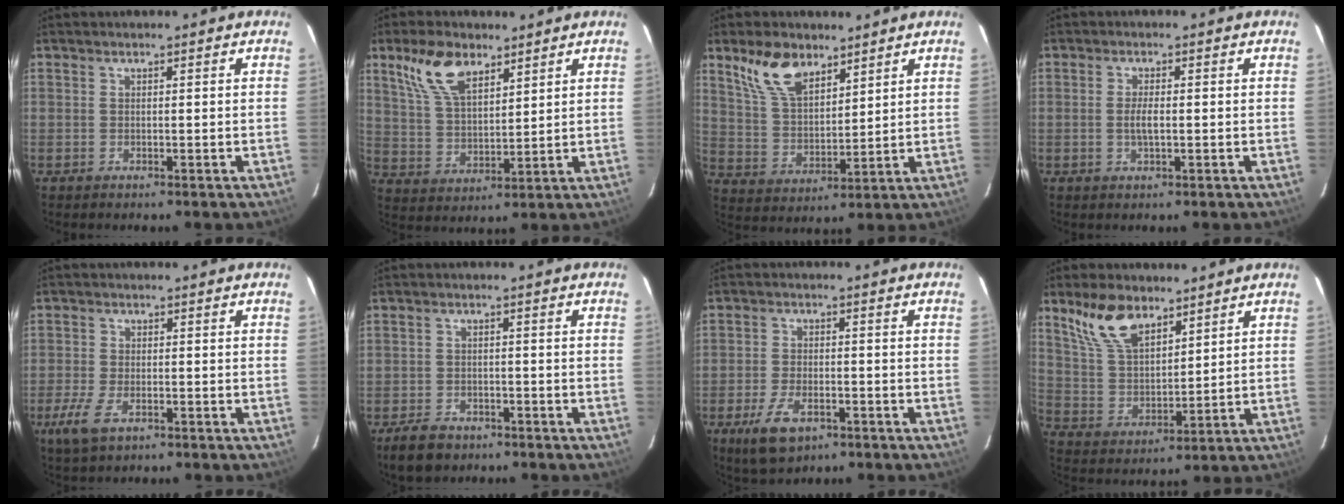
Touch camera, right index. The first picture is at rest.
{"total": 10.7, "force": [6.6, 5.2, 6.6], "torque": [-0.132, 0.020, 0.136]}
{"total": 10.9, "force": [7.2, 5.5, 5.9], "torque": [-0.115, 0.017, 0.150]}
{"total": 2.6, "force": [-0.3, 0.7, 2.5], "torque": [-0.047, -0.004, -0.005]}
{"total": 5.9, "force": [-3.2, 2.7, 4.2], "torque": [-0.111, -0.011, -0.061]}
{"total": 5.7, "force": [-4.1, 3.5, 1.9], "torque": [-0.057, 0.008, -0.065]}
{"total": 8.1, "force": [-4.5, 4.1, 5.4], "torque": [-0.127, -0.012, -0.077]}
{"total": 11.3, "force": [7.7, 5.3, 6.3], "torque": [-0.126, 0.019, 0.161]}